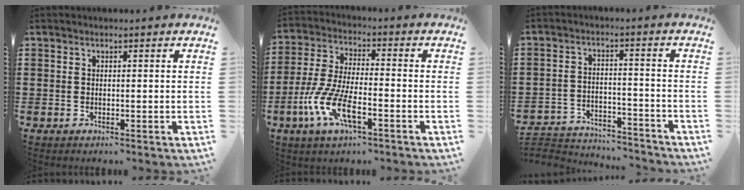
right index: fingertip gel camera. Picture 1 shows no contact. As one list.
[{"total": 9.3, "force": [-4.5, 2.5, 7.8], "torque": [-0.198, -0.022, -0.091]}, {"total": 4.1, "force": [-4.1, 0.6, 0.5], "torque": [-0.022, 0.002, -0.086]}]